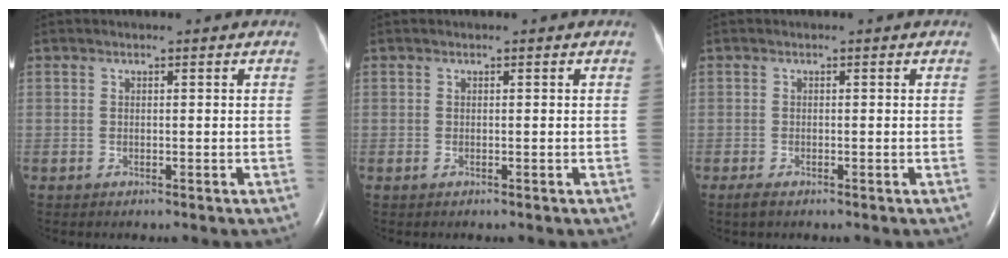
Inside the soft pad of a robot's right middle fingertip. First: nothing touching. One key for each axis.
{"total": 0.0}
{"total": 1.2, "fx": -0.8, "fy": 0.4, "fz": 0.8, "tx": -0.027, "ty": -0.005, "tz": -0.015}